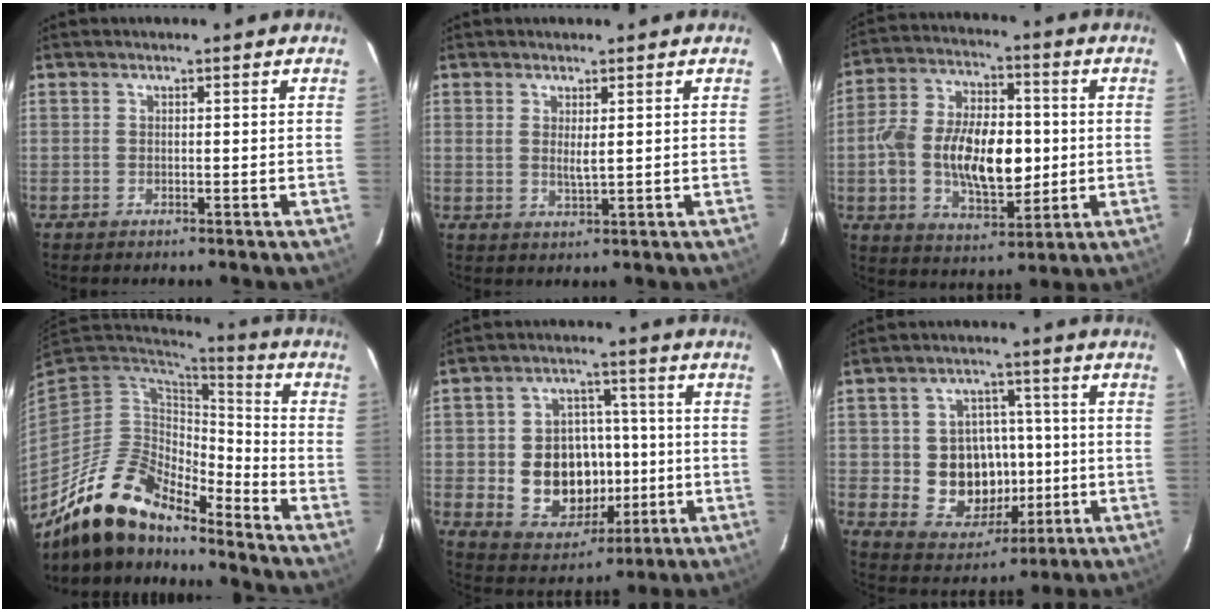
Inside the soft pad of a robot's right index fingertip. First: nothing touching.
{"total": 2.5, "force": [0.7, 0.6, 2.3], "torque": [-0.042, -0.006, 0.012]}
{"total": 17.2, "force": [-1.3, 9.5, 14.3], "torque": [-0.280, 0.010, -0.019]}
{"total": 16.9, "force": [-13.9, 5.5, 7.8], "torque": [-0.159, -0.010, -0.262]}
{"total": 13.9, "force": [-1.9, 11.1, 8.2], "torque": [-0.181, 0.014, -0.006]}
{"total": 12.3, "force": [-1.3, 10.5, 6.2], "torque": [-0.138, 0.011, 0.000]}